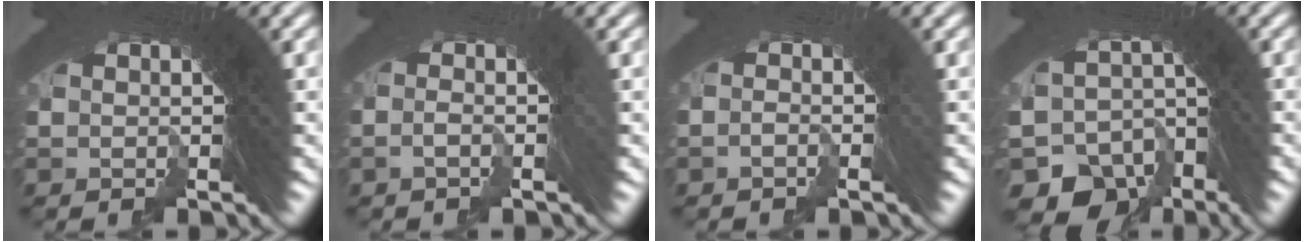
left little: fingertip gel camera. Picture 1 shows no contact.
{"total": 1.7, "force": [-1.2, -0.8, 0.9], "torque": [-0.011, 0.010, -0.024]}
{"total": 1.7, "force": [-1.5, -0.6, 0.4], "torque": [0.002, 0.010, -0.030]}
{"total": 12.1, "force": [-5.2, 8.9, 6.3], "torque": [-0.149, -0.063, -0.071]}